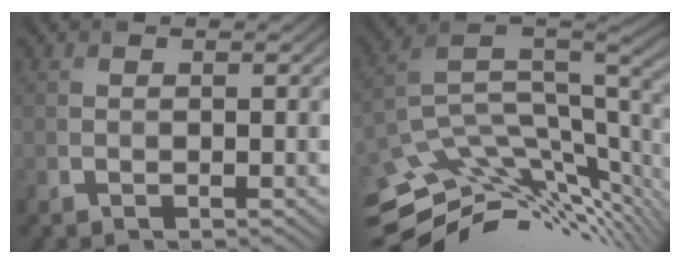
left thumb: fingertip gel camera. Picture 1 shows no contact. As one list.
[{"total": 11.7, "force": [-6.4, 4.6, 8.7], "torque": [-0.186, -0.010, -0.103]}]